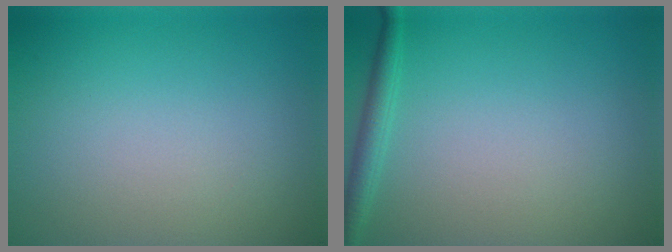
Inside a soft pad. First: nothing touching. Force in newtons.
{"total": 1.8, "press": 1.8, "slide": 0.1}